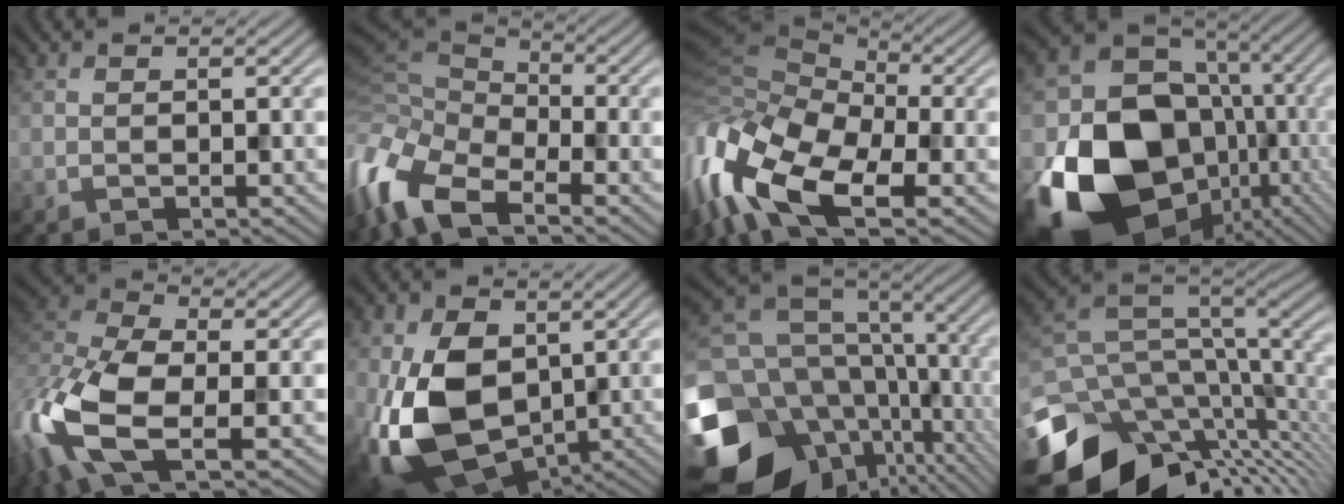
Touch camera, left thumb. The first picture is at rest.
{"total": 11.5, "force": [-6.4, 5.1, 8.1], "torque": [-0.214, -0.009, -0.133]}
{"total": 16.7, "force": [-6.1, 8.5, 13.0], "torque": [-0.325, -0.013, -0.112]}
{"total": 22.9, "force": [-7.0, 18.4, 11.7], "torque": [-0.264, -0.060, -0.097]}
{"total": 13.1, "force": [-4.3, 6.3, 10.7], "torque": [-0.259, -0.006, -0.094]}
{"total": 15.0, "force": [-1.0, 10.1, 11.0], "torque": [-0.269, -0.028, -0.018]}
{"total": 20.4, "force": [-6.1, 15.3, 12.1], "torque": [-0.271, -0.019, -0.058]}
{"total": 15.6, "force": [-6.1, 10.1, 10.1], "torque": [-0.234, -0.041, -0.080]}